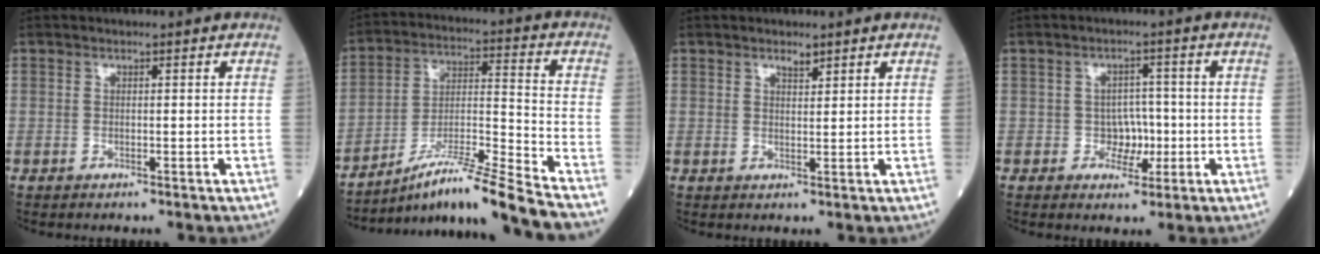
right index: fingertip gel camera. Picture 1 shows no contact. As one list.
[{"total": 14.4, "force": [-12.3, -2.6, 7.1], "torque": [-0.118, 0.001, -0.215]}, {"total": 1.6, "force": [1.3, 0.5, 0.8], "torque": [-0.014, -0.002, 0.021]}, {"total": 3.6, "force": [-0.8, 3.0, 1.9], "torque": [-0.020, 0.009, -0.008]}]